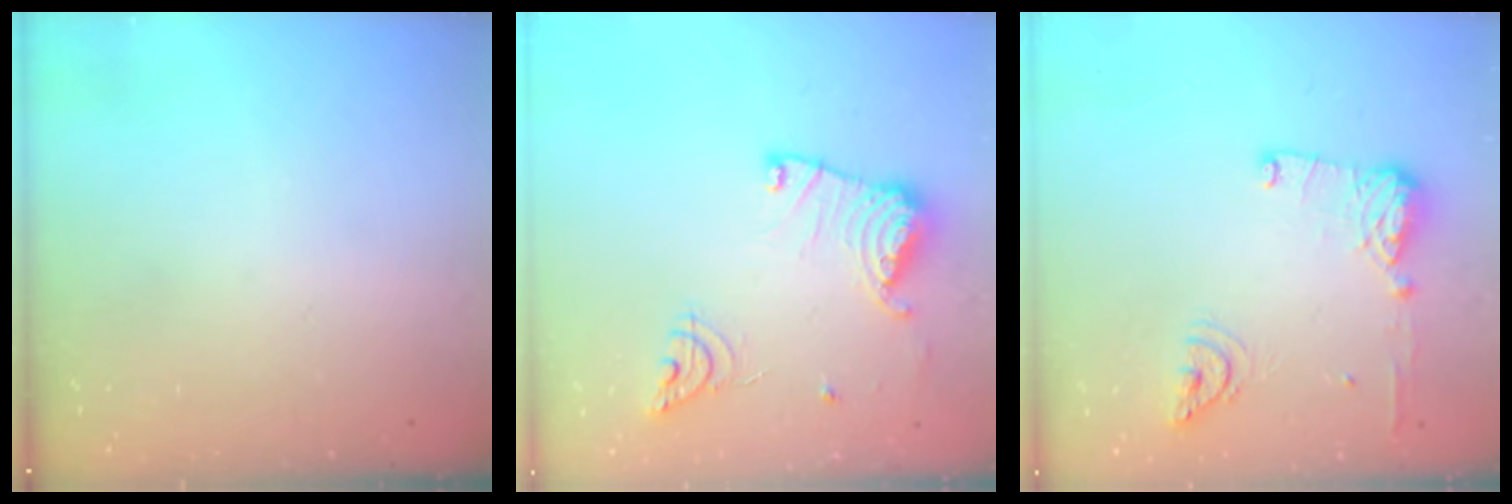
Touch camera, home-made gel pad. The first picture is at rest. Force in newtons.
{"total": 15.6, "press": 15.5, "slide": 1.5}
{"total": 12.7, "press": 12.4, "slide": 2.7}